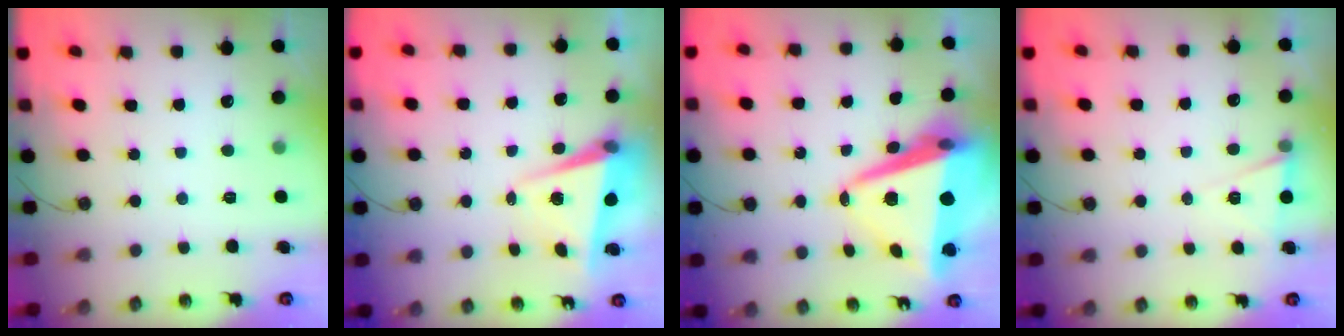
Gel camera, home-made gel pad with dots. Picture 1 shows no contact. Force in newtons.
{"total": 5.3, "press": 5.2, "slide": 1.1}
{"total": 14.8, "press": 14.5, "slide": 3.0}
{"total": 5.5, "press": 3.3, "slide": 4.5}